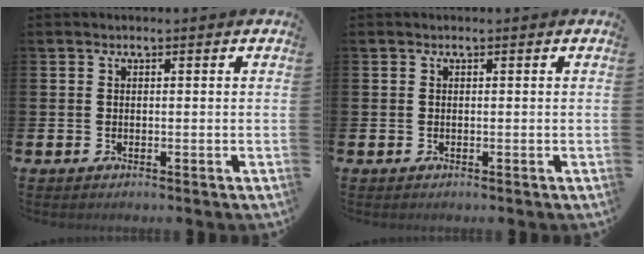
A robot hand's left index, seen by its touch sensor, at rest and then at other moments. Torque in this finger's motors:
{"motor_torque": [0.00, 0.00, 0.00, 0.00]}